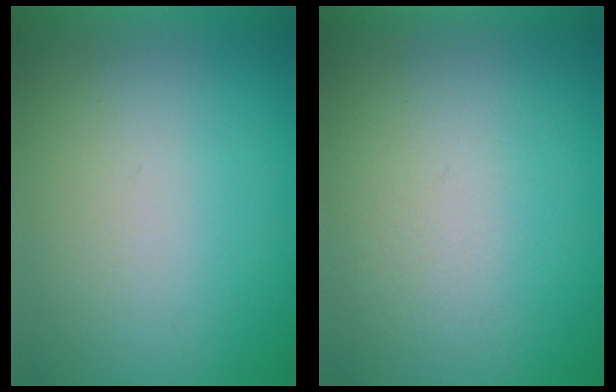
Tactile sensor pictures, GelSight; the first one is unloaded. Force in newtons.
{"total": 2.2}